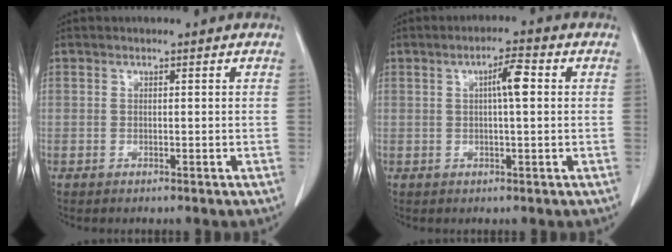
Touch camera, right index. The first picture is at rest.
{"total": 4.1, "force": [0.8, 0.5, 4.0], "torque": [-0.067, 0.007, 0.012]}